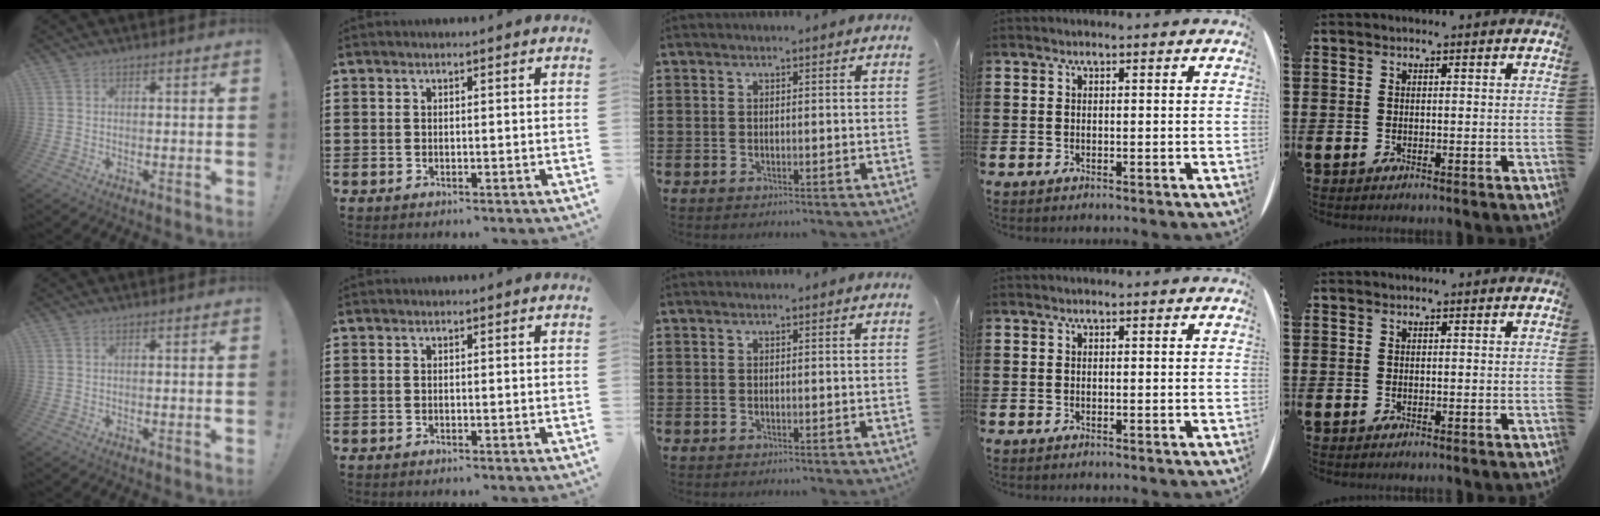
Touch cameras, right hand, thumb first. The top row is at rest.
{"thumb": {"total": 0.6, "force": [0.1, -0.3, 0.5], "torque": [-0.009, -0.001, 0.001]}}